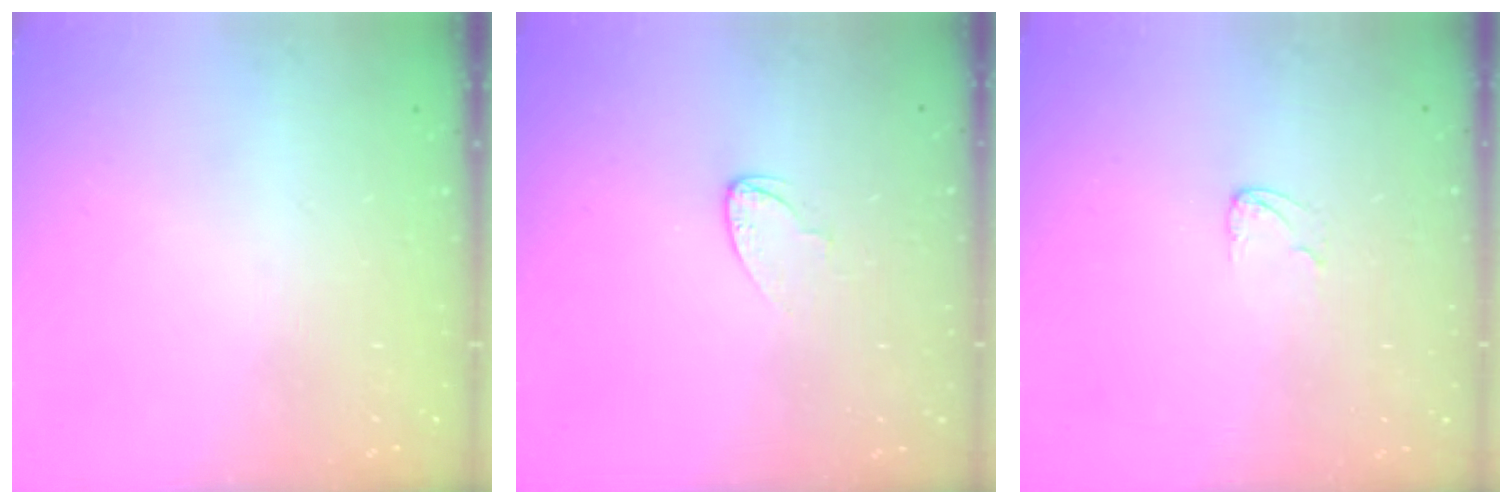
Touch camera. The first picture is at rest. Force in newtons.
{"total": 3.4, "press": 3.4, "slide": 0.3}
{"total": 3.1, "press": 3.1, "slide": 0.2}